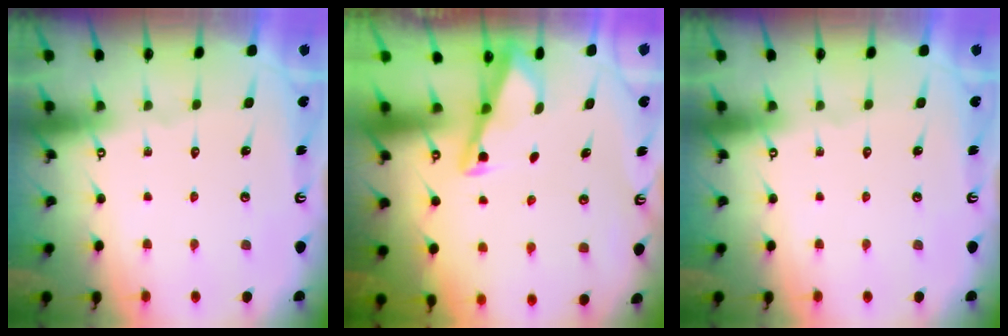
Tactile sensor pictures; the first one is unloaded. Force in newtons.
{"total": 3.0, "press": 3.0, "slide": 0.3}
{"total": 0.0}